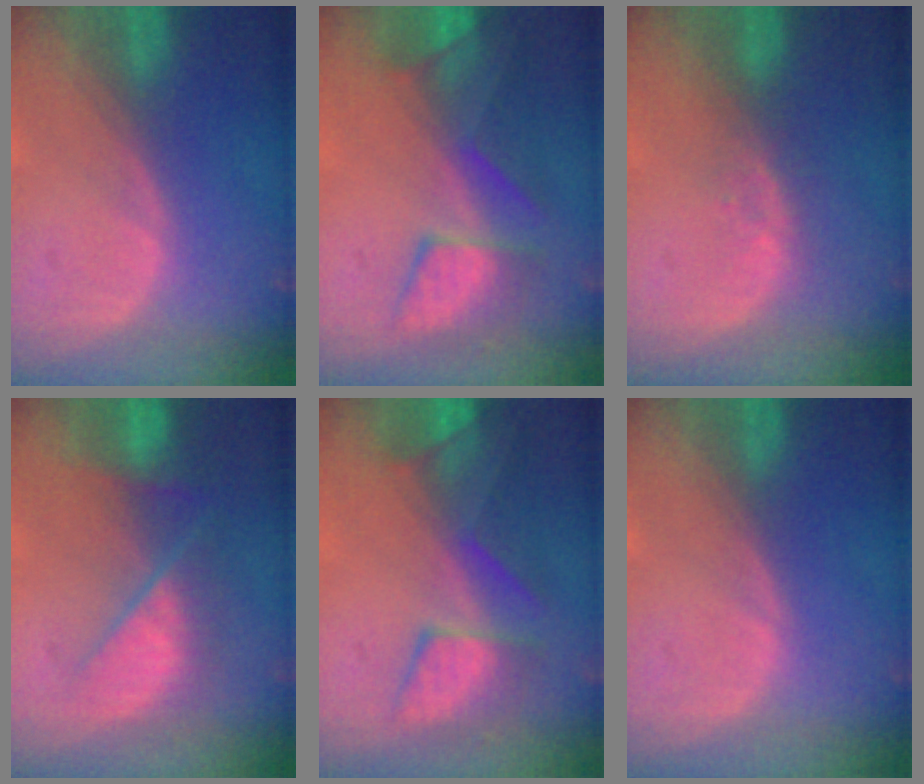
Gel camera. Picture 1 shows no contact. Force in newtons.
{"total": 8.1, "press": 7.9, "slide": 1.8}
{"total": 2.9, "press": 2.3, "slide": 1.8}
{"total": 7.3, "press": 7.3, "slide": 0.3}
{"total": 8.1, "press": 7.9, "slide": 1.8}
{"total": 0.0}